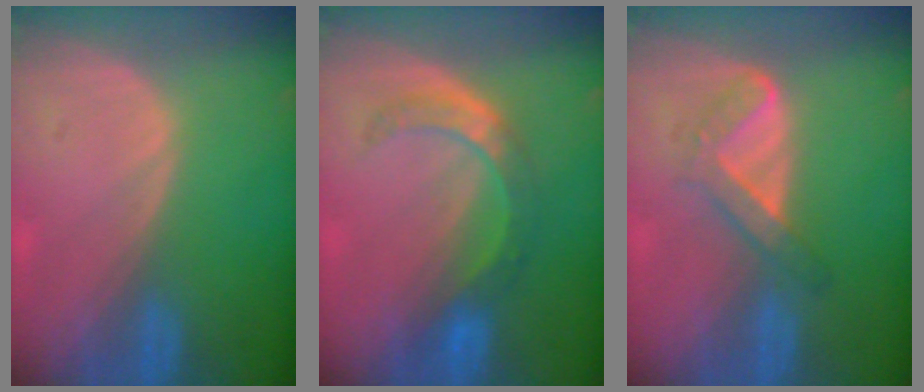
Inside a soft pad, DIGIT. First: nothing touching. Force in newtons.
{"total": 5.6, "press": 5.5, "slide": 0.7}
{"total": 4.5, "press": 4.4, "slide": 1.0}